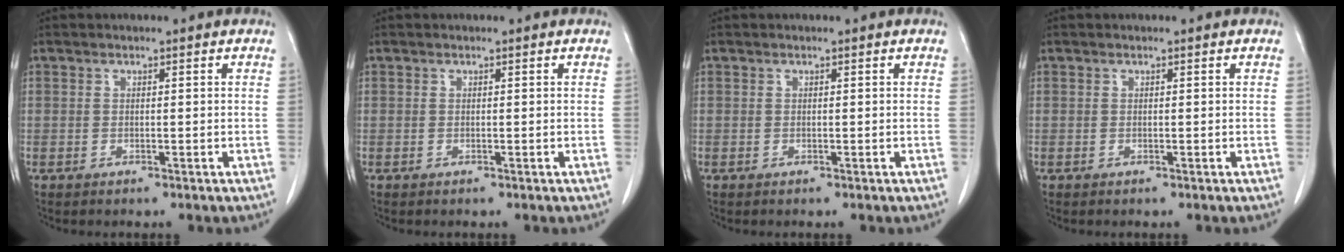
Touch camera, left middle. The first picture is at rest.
{"total": 0.0}
{"total": 0.0}
{"total": 0.0}